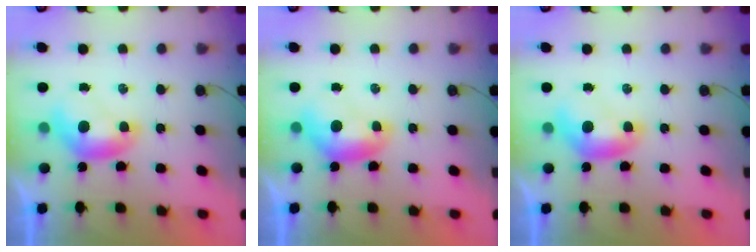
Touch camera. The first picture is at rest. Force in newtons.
{"total": 0.0}
{"total": 0.0}